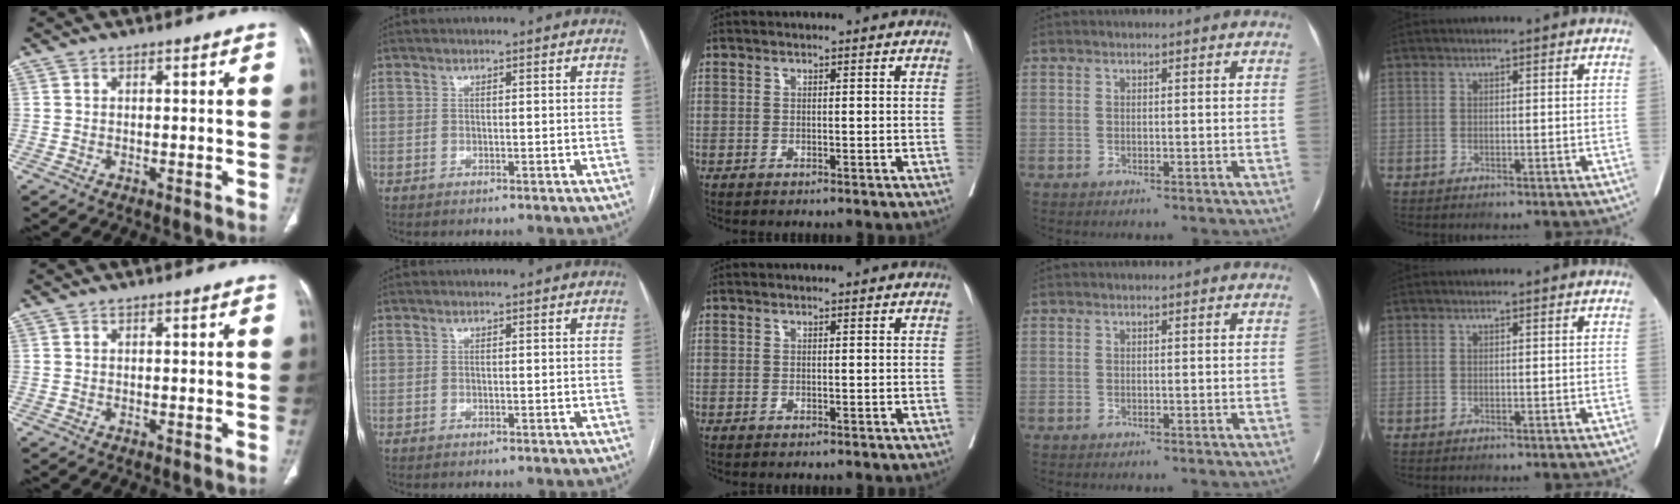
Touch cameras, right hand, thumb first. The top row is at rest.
{}